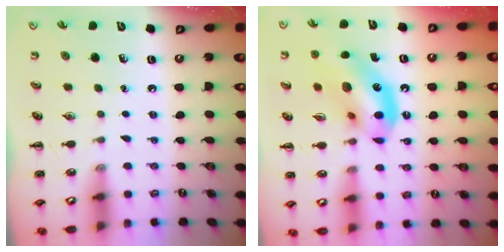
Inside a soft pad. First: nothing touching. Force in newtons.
{"total": 16.4, "press": 16.1, "slide": 3.2}